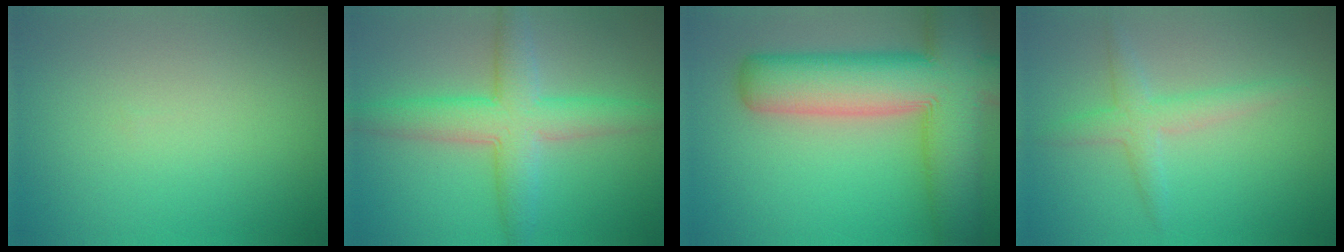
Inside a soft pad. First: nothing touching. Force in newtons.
{"total": 5.8, "press": 5.8, "slide": 0.2}
{"total": 12.8, "press": 12.8, "slide": 0.8}
{"total": 2.7, "press": 2.7, "slide": 0.0}